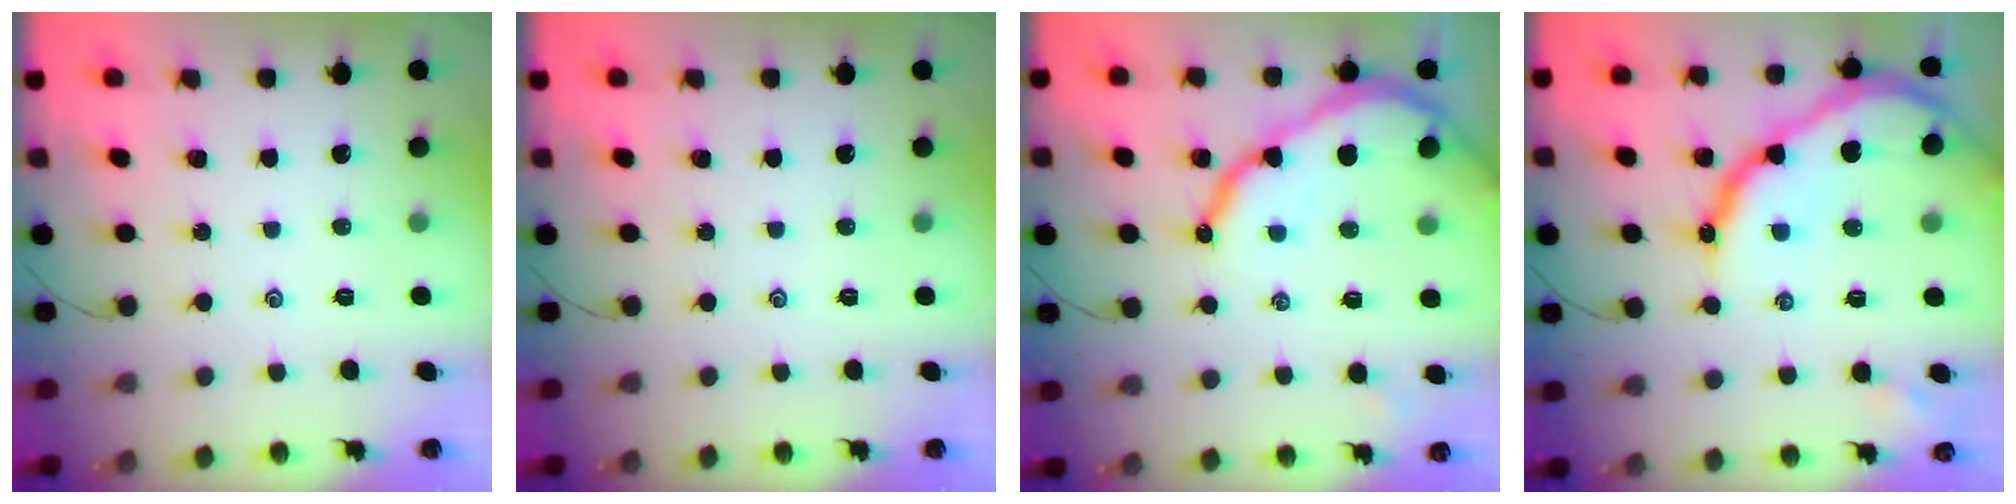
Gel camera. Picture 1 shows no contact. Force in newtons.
{"total": 0.0}
{"total": 12.8, "press": 12.8, "slide": 1.3}
{"total": 20.7, "press": 20.6, "slide": 1.7}